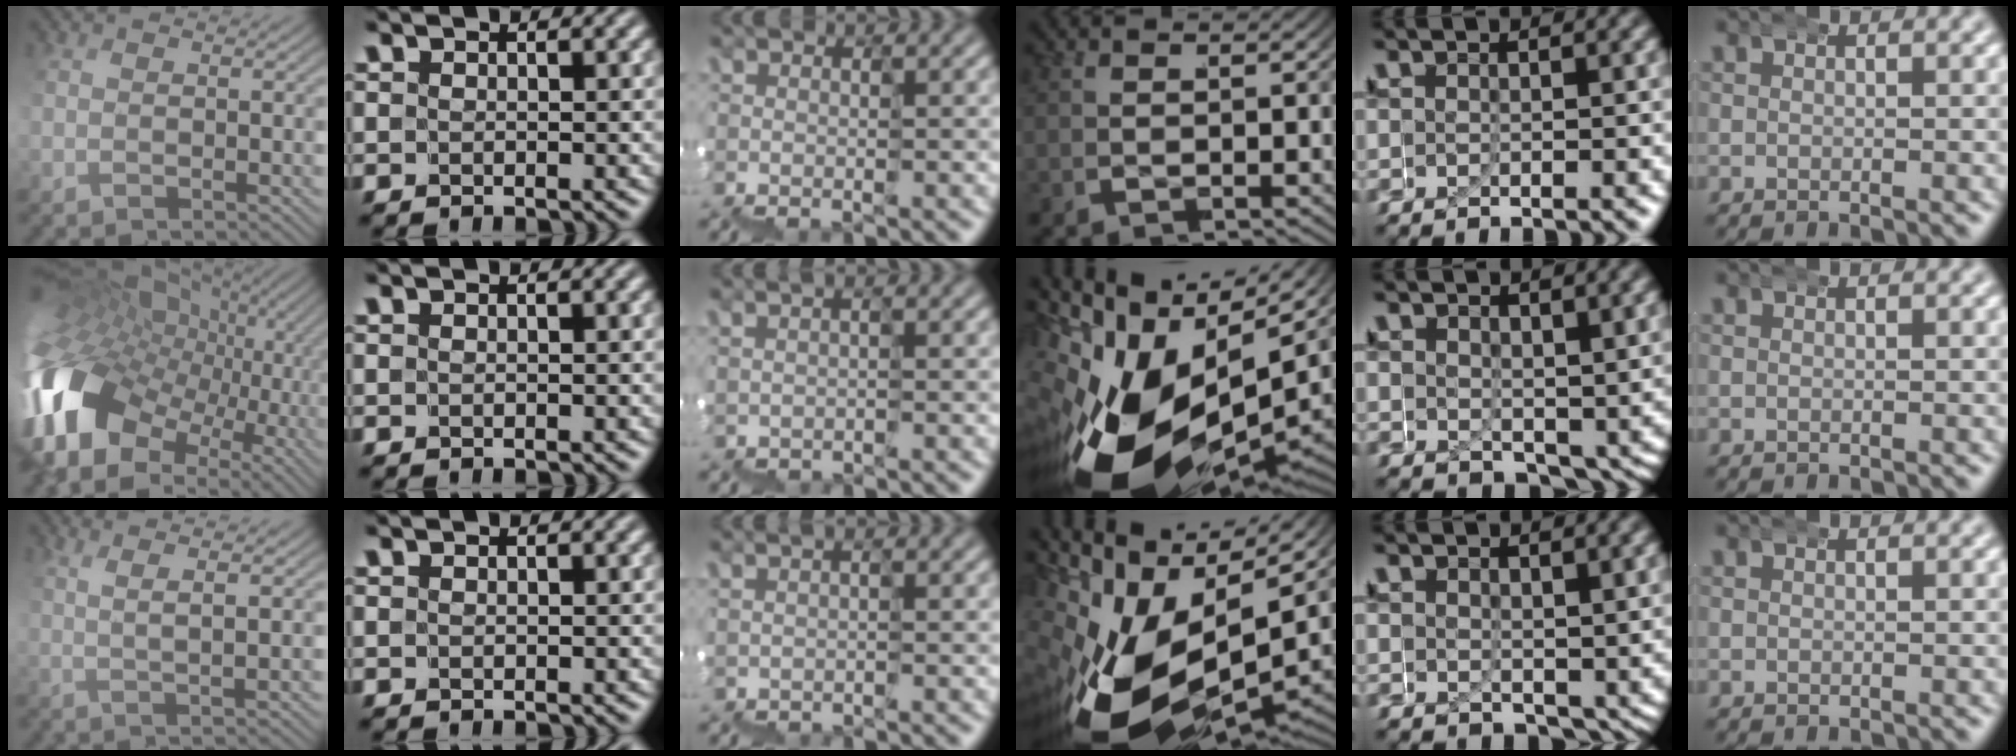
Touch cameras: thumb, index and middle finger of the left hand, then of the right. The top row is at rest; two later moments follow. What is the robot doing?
{"motion": "wrap", "object": "ethernet cable"}